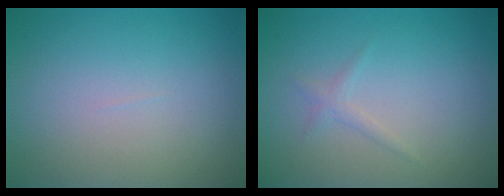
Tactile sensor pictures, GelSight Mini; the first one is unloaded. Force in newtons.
{"total": 0.9, "press": 0.9, "slide": 0.1}